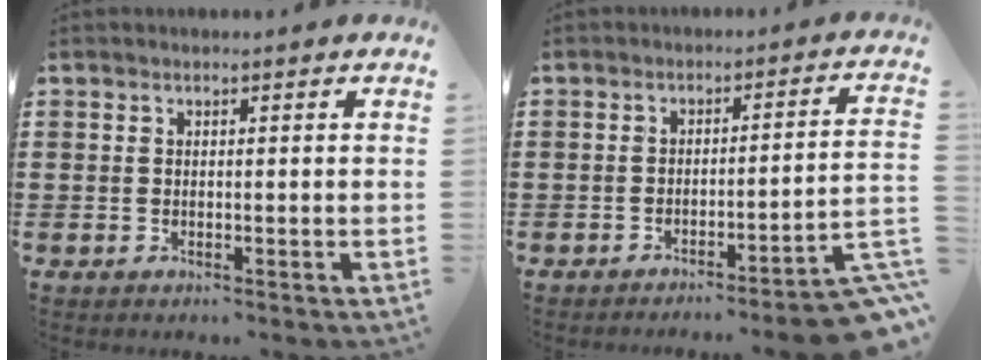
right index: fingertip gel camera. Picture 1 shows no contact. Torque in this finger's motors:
{"motor_torque": [2.07, 0.07, 0.91, 0.07]}